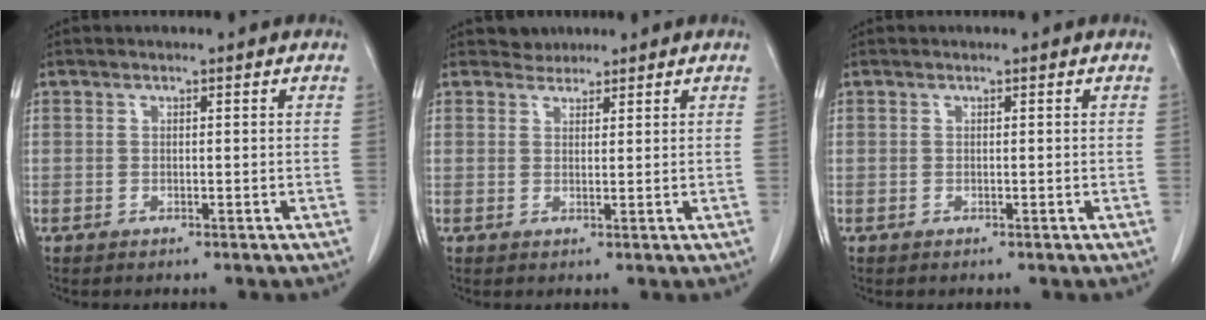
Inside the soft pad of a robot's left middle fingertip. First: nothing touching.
{"total": 1.8, "force": [1.7, 0.7, -0.4], "torque": [0.004, 0.003, 0.027]}
{"total": 0.0}